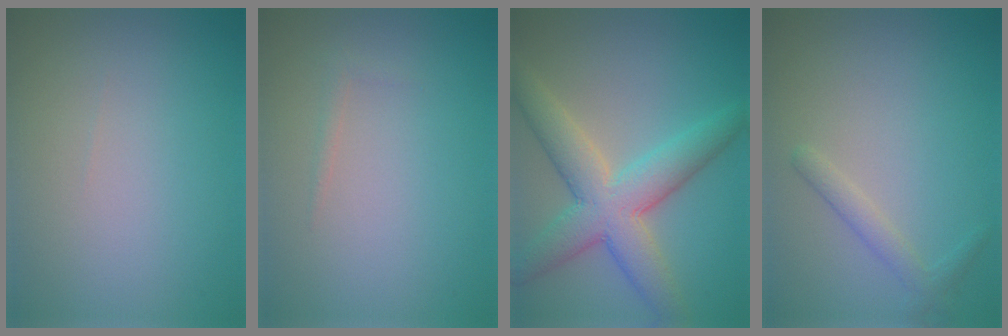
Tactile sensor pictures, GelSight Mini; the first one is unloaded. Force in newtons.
{"total": 0.6, "press": 0.6, "slide": 0.0}
{"total": 7.0, "press": 7.0, "slide": 0.2}
{"total": 1.6, "press": 1.6, "slide": 0.1}